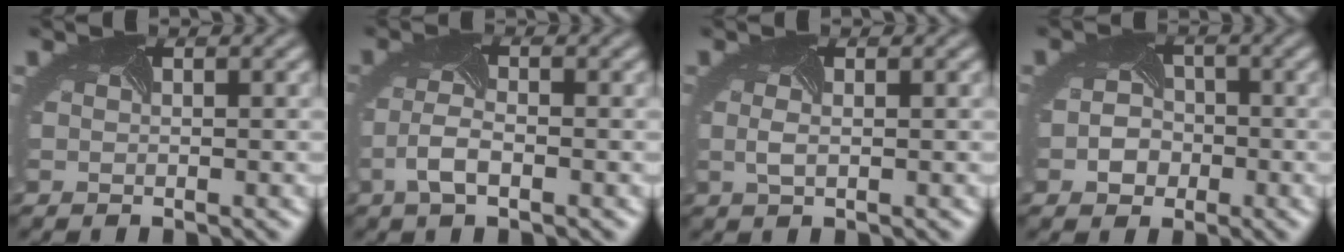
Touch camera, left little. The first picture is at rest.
{"total": 2.6, "force": [-1.2, 0.9, 2.1], "torque": [-0.058, -0.002, -0.024]}
{"total": 0.9, "force": [0.0, 0.3, 0.8], "torque": [-0.020, 0.001, 0.001]}
{"total": 2.6, "force": [-0.9, 2.2, 1.0], "torque": [-0.013, -0.002, -0.018]}